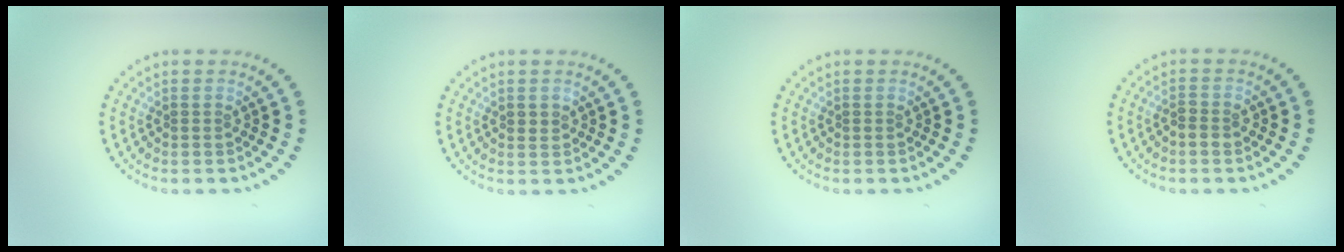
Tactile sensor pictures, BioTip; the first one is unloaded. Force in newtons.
{"total": 0.7, "press": 0.6, "slide": 0.2}
{"total": 0.0}
{"total": 1.4, "press": 1.3, "slide": 0.5}